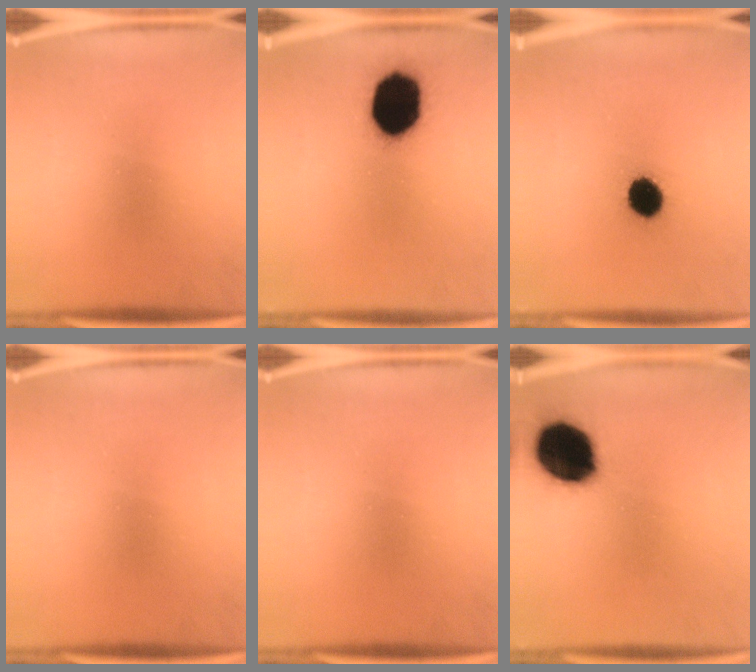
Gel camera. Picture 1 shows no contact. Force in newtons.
{"total": 19.3}
{"total": 6.7}
{"total": 0.0}
{"total": 0.0}
{"total": 20.1}